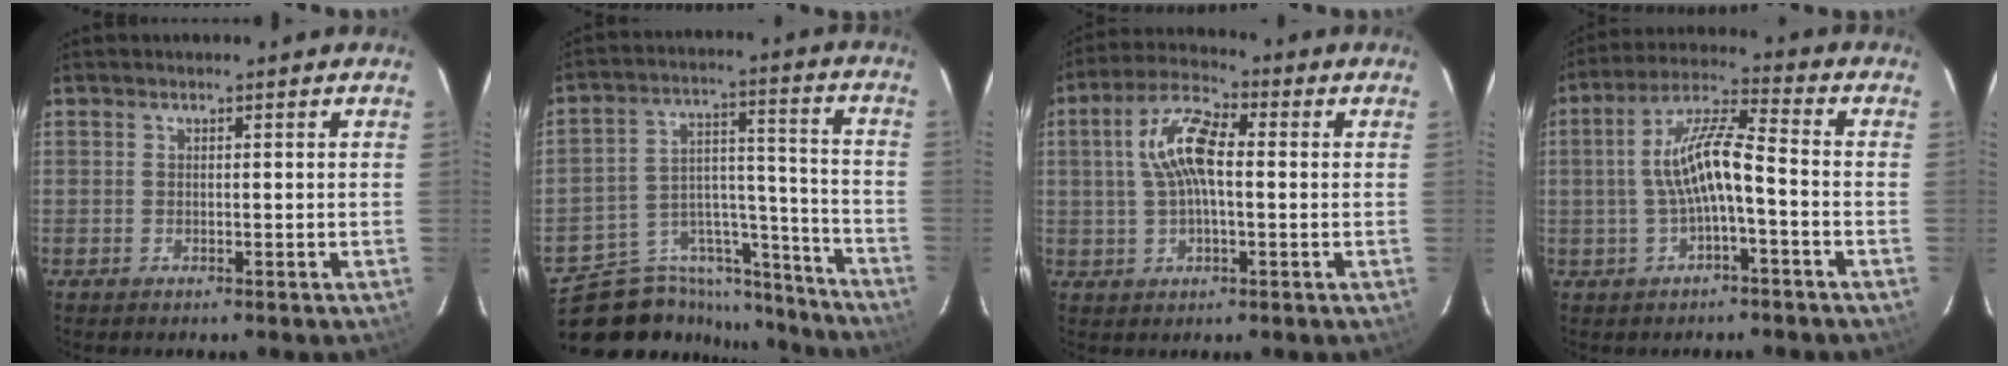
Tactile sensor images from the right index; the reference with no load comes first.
{"total": 20.8, "force": [-18.3, 9.0, 4.1], "torque": [-0.080, 0.071, -0.266]}
{"total": 9.7, "force": [0.9, 4.0, 8.8], "torque": [-0.178, 0.024, 0.015]}
{"total": 9.4, "force": [-1.9, 1.8, 9.0], "torque": [-0.183, 0.019, -0.033]}